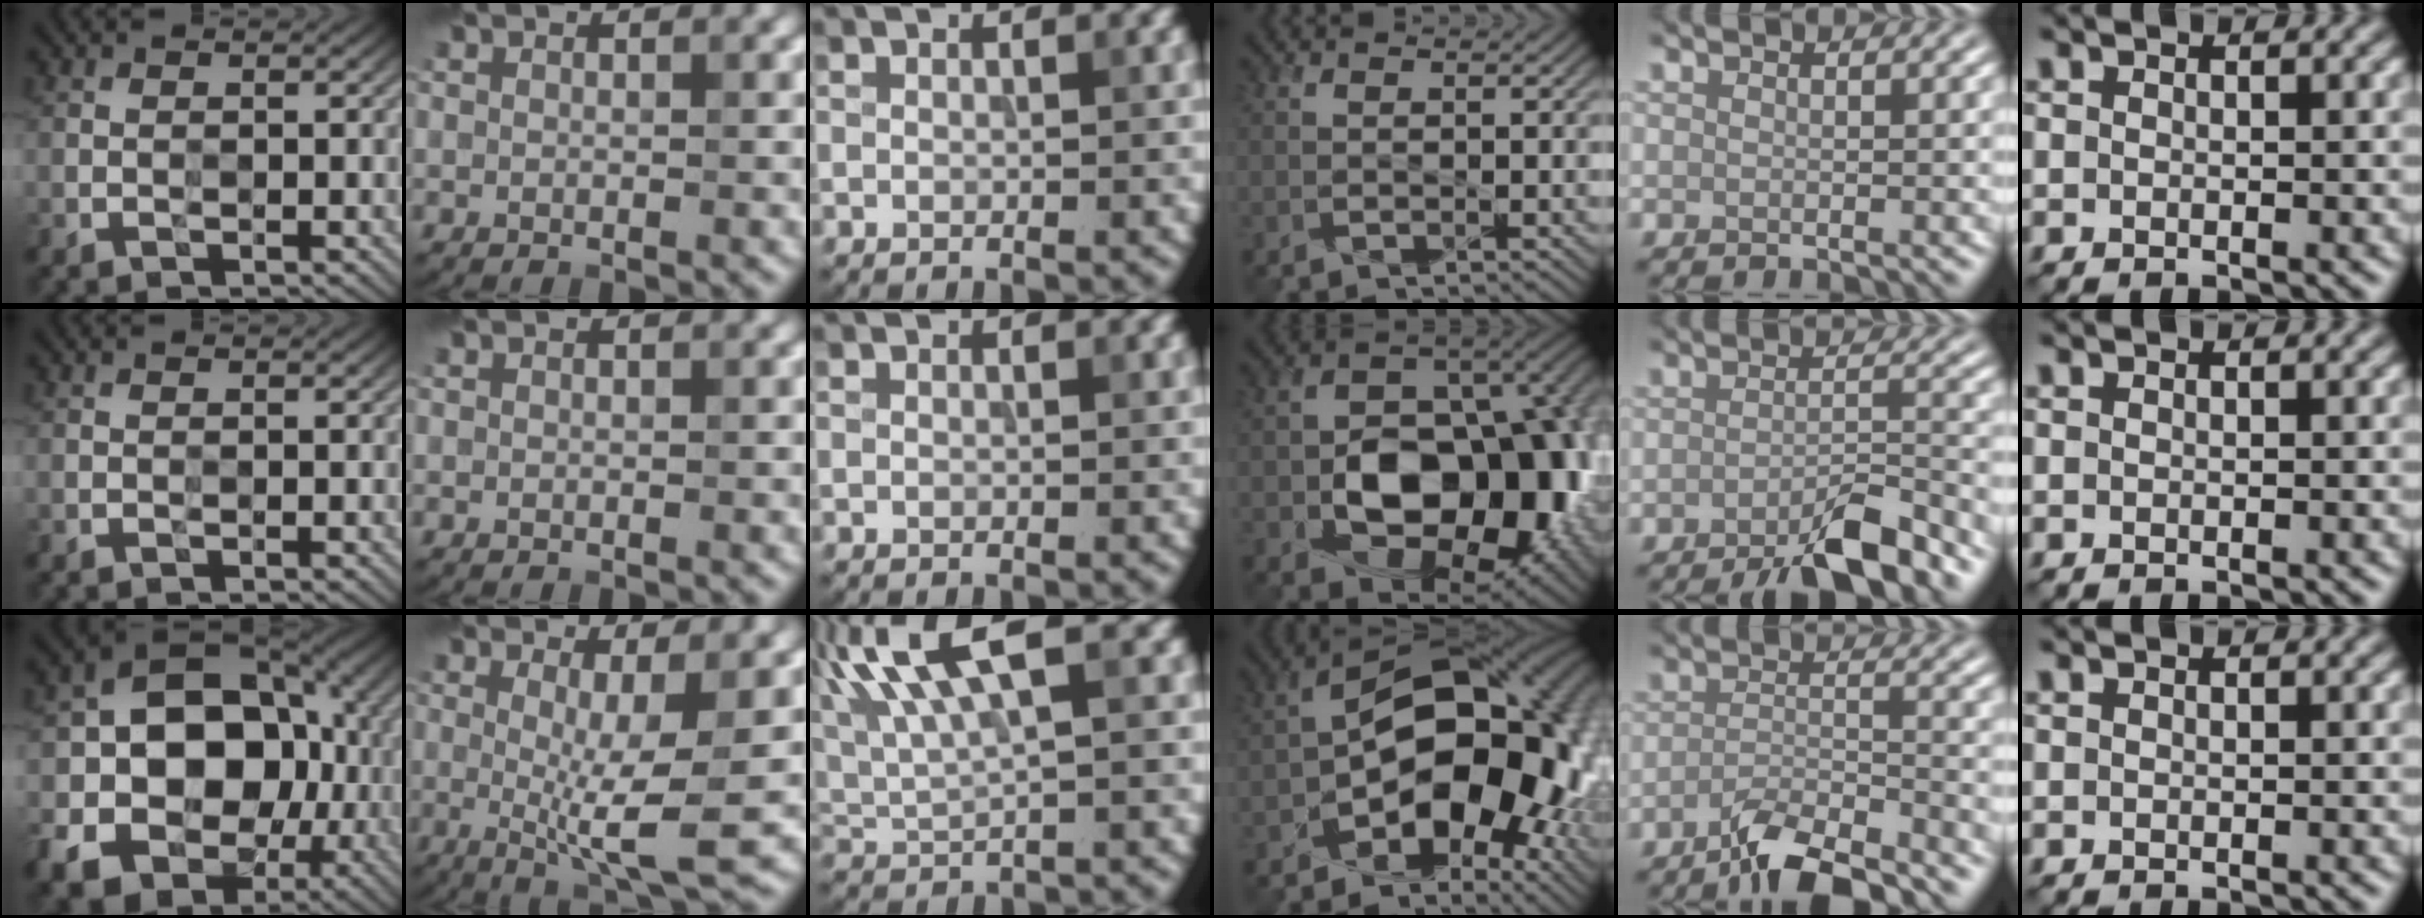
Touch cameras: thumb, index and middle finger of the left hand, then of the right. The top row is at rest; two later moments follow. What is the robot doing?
{"motion": "wipe", "object": "glasses"}